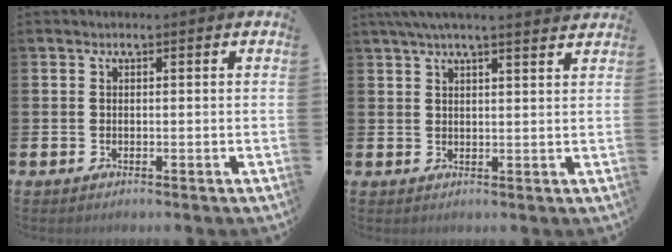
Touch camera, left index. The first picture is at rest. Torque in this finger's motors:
{"motor_torque": [0.65, -1.49, 0.65, 0.19]}